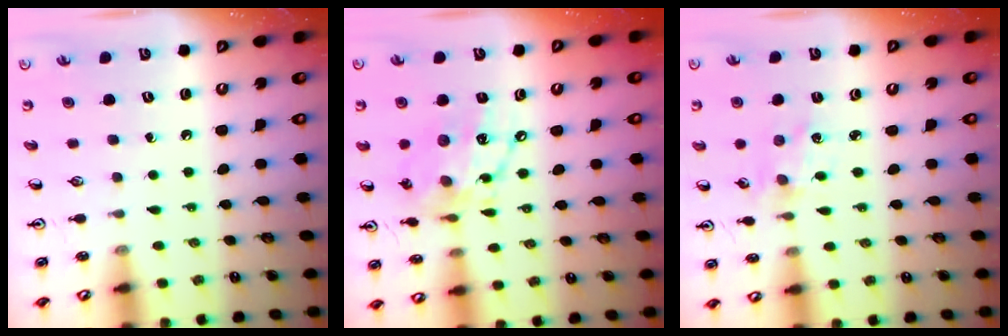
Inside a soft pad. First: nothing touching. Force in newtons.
{"total": 14.6, "press": 14.5, "slide": 0.9}
{"total": 1.9, "press": 1.9, "slide": 0.3}